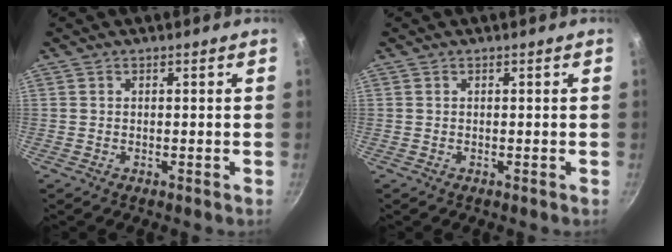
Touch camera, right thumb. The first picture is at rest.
{"total": 0.0}